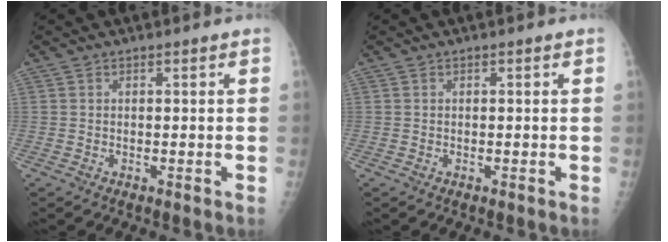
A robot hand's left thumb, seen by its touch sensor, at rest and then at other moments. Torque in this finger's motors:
{"motor_torque": [-0.06, 0.12, -0.17, -0.06, 0.00]}